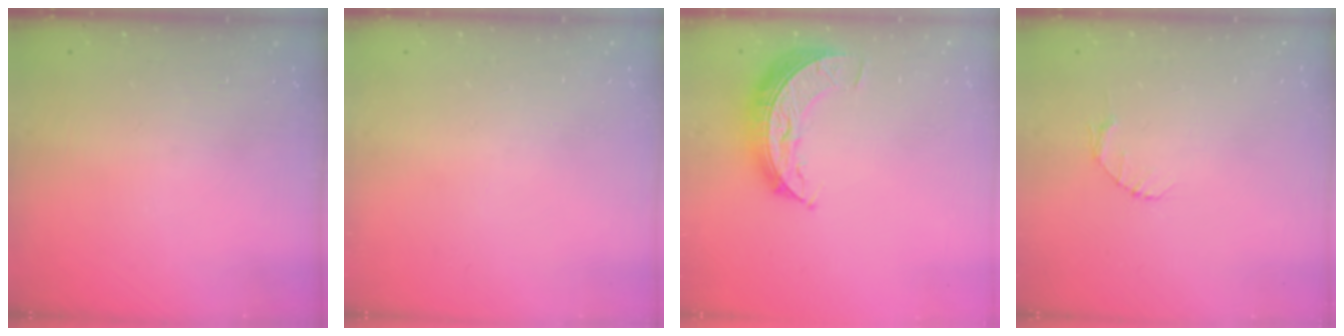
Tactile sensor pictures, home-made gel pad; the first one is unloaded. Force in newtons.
{"total": 0.0}
{"total": 8.7, "press": 8.7, "slide": 0.6}
{"total": 2.6, "press": 2.6, "slide": 0.3}